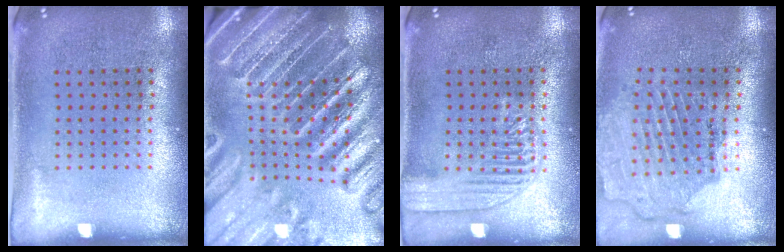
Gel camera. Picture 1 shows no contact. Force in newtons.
{"total": 4.2, "press": 4.0, "slide": 1.3}
{"total": 2.5, "press": 2.5, "slide": 0.3}
{"total": 1.6, "press": 1.6, "slide": 0.2}